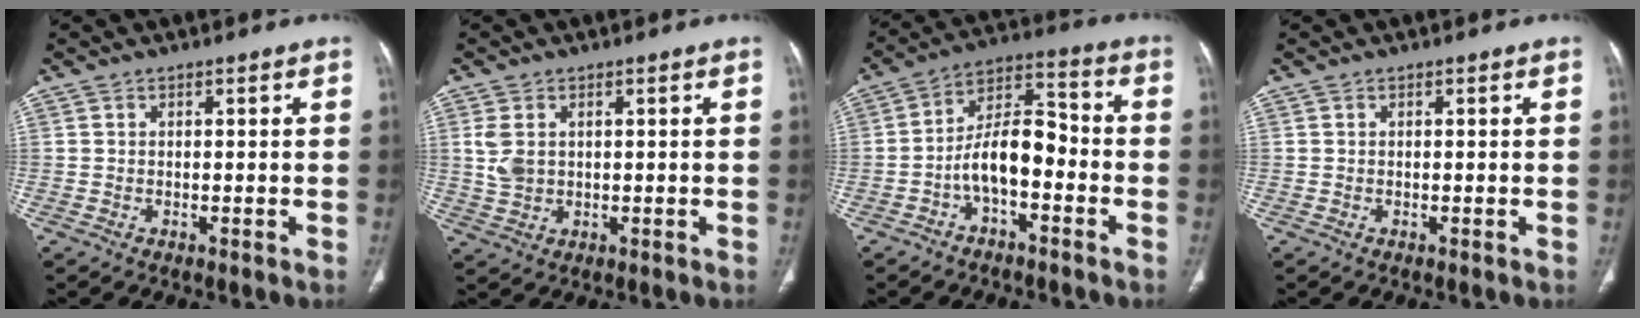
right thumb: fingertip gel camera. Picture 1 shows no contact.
{"total": 4.4, "force": [1.0, 3.0, 3.0], "torque": [-0.065, -0.001, 0.027]}
{"total": 10.6, "force": [-3.4, 5.3, 8.5], "torque": [-0.138, 0.052, -0.067]}
{"total": 0.0}